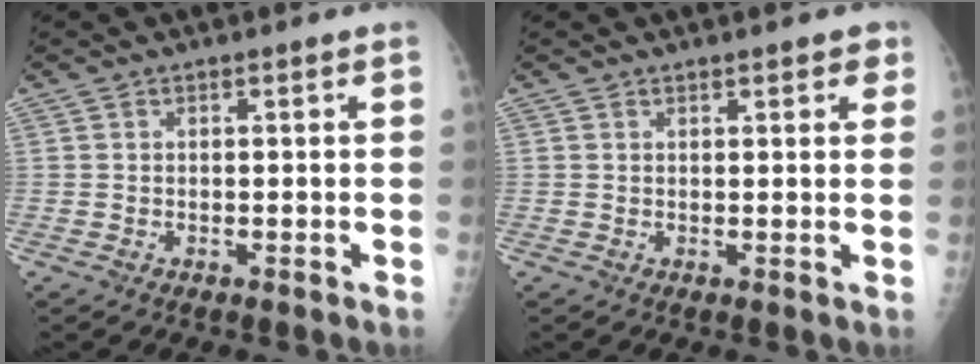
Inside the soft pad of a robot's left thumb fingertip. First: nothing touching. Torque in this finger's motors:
{"motor_torque": [-0.09, 0.08, -0.21, -0.18, 0.05]}